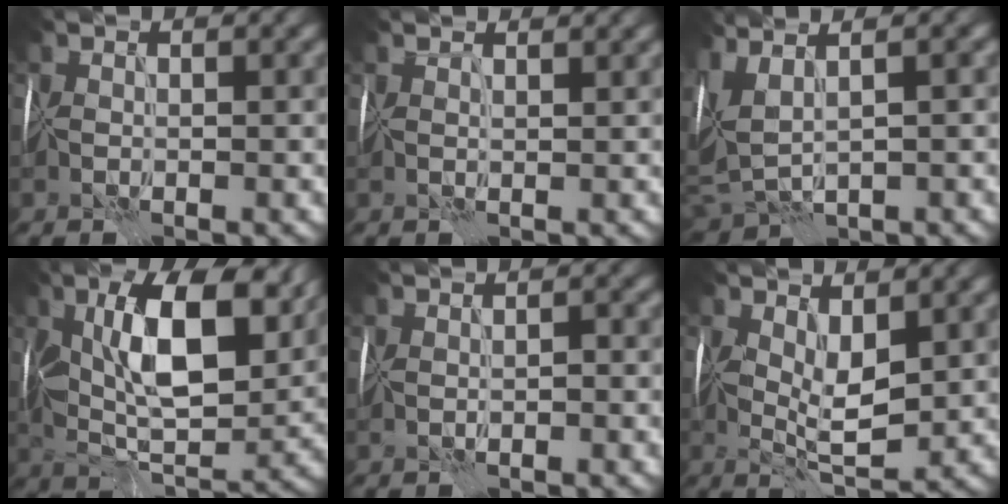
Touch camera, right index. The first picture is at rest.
{"total": 3.0, "force": [2.4, 1.0, 1.5], "torque": [-0.016, 0.017, 0.015]}
{"total": 5.6, "force": [0.6, 2.1, 5.1], "torque": [-0.112, 0.004, 0.015]}
{"total": 12.3, "force": [3.4, 5.6, 10.4], "torque": [-0.163, 0.006, 0.053]}
{"total": 1.4, "force": [-0.1, 0.4, 1.3], "torque": [-0.022, 0.001, 0.002]}
{"total": 4.4, "force": [1.0, 1.9, 3.8], "torque": [-0.078, -0.005, 0.020]}